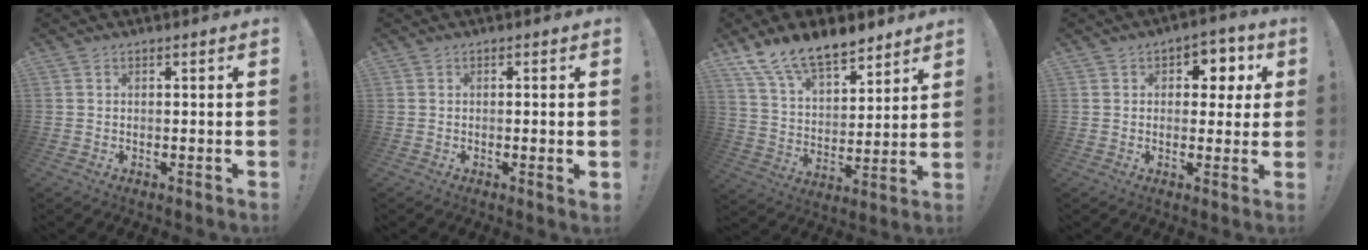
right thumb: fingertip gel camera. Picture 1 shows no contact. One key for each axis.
{"total": 1.9, "fx": 0.1, "fy": -0.3, "fz": 1.9, "tx": -0.025, "ty": -0.004, "tz": 0.000}
{"total": 14.7, "fx": 11.8, "fy": 6.2, "fz": 6.3, "tx": -0.124, "ty": -0.082, "tz": 0.221}
{"total": 5.7, "fx": 2.0, "fy": 4.7, "fz": 2.6, "tx": -0.020, "ty": -0.011, "tz": 0.031}